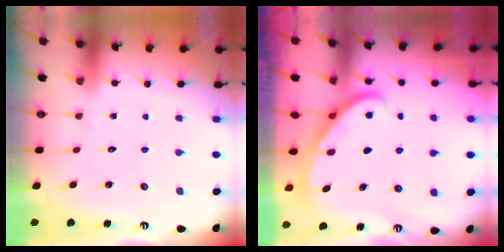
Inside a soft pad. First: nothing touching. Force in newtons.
{"total": 3.1, "press": 3.1, "slide": 0.0}